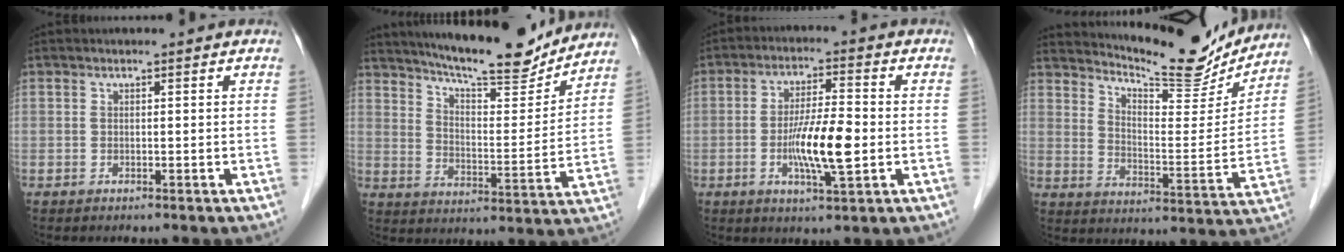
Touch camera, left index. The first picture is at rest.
{"total": 16.7, "force": [15.1, 2.2, 6.8], "torque": [-0.110, -0.015, 0.221]}
{"total": 9.0, "force": [-1.7, 1.1, 8.8], "torque": [-0.166, -0.007, -0.035]}
{"total": 16.6, "force": [15.6, 2.6, 5.0], "torque": [-0.085, -0.036, 0.216]}